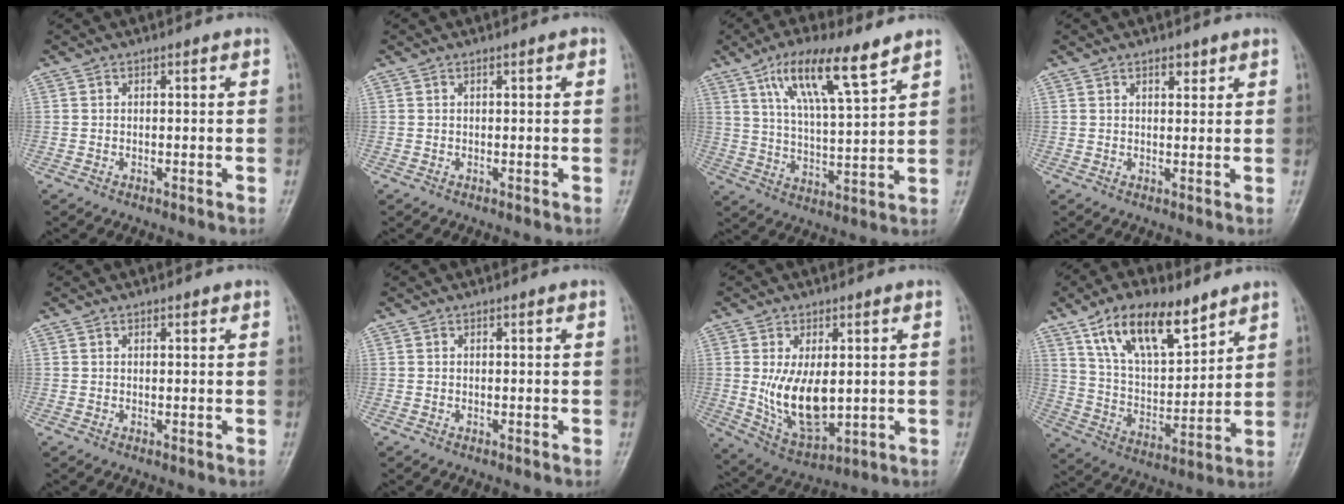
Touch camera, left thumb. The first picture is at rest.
{"total": 0.6, "force": [0.4, 0.2, 0.4], "torque": [-0.006, 0.000, 0.004]}
{"total": 13.5, "force": [8.3, 3.1, 10.2], "torque": [-0.170, -0.033, 0.152]}
{"total": 2.2, "force": [1.5, 1.0, 1.2], "torque": [-0.008, -0.009, 0.023]}
{"total": 0.7, "force": [0.6, 0.3, 0.3], "torque": [-0.004, -0.004, 0.007]}
{"total": 0.0}
{"total": 11.5, "force": [0.6, 6.2, 9.6], "torque": [-0.158, -0.021, 0.030]}
{"total": 16.6, "force": [10.5, 7.3, 10.6], "torque": [-0.149, -0.048, 0.195]}